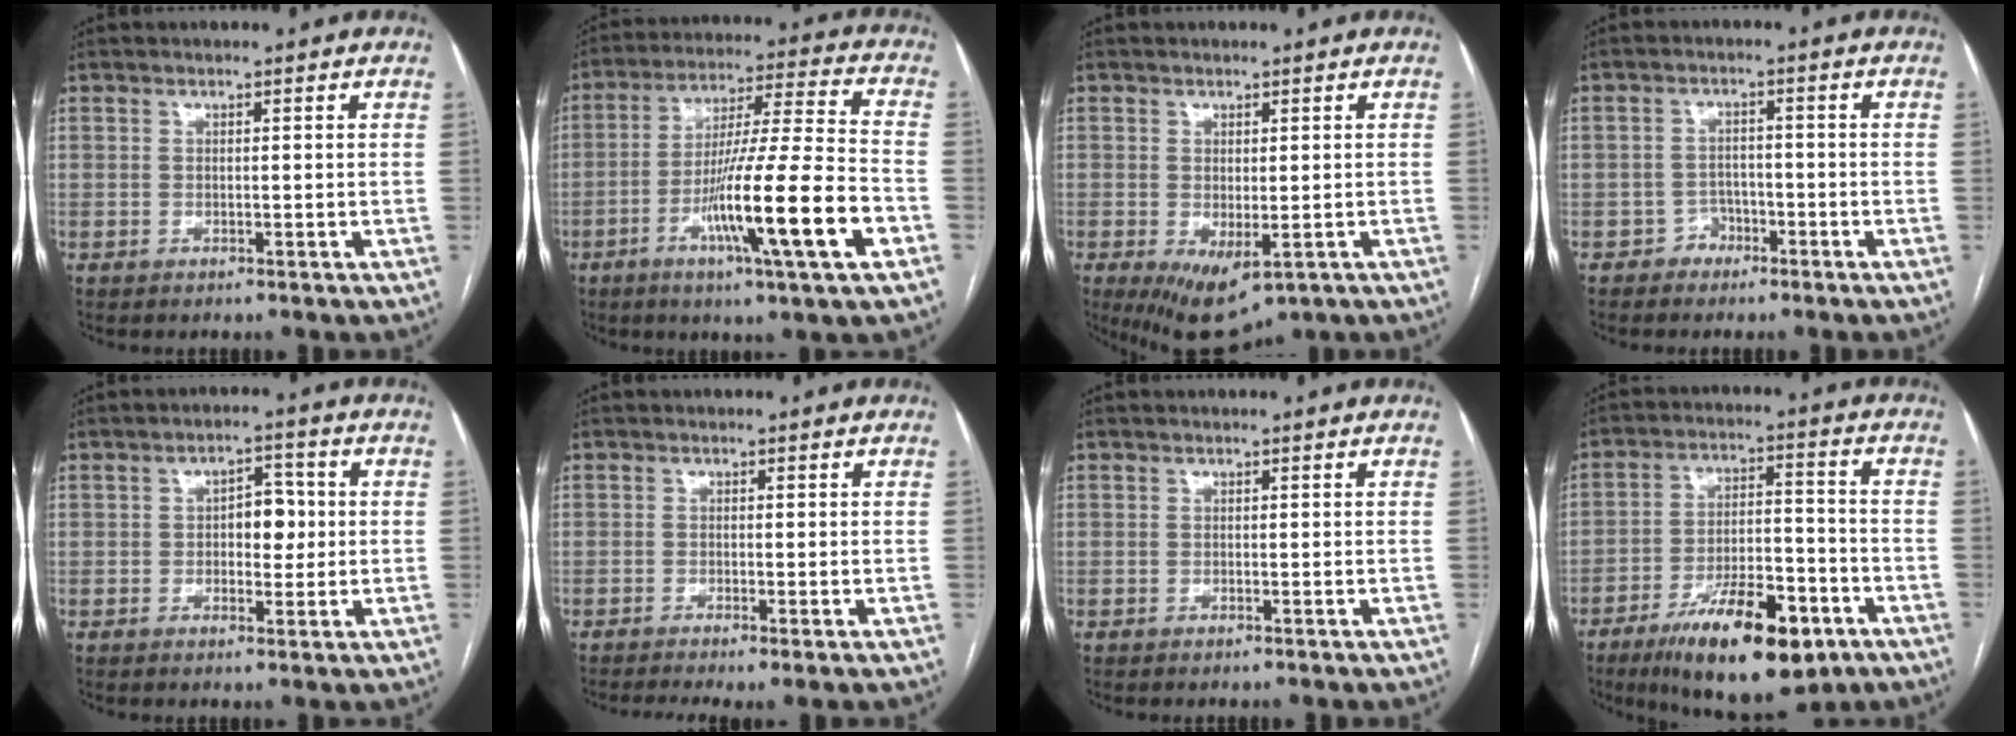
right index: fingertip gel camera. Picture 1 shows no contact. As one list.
[{"total": 18.1, "force": [-6.6, -0.4, 16.8], "torque": [-0.289, -0.014, -0.112]}, {"total": 8.4, "force": [-3.6, 3.8, 6.5], "torque": [-0.110, -0.024, -0.043]}, {"total": 2.6, "force": [-1.7, 2.0, 0.0], "torque": [0.002, 0.013, -0.030]}, {"total": 4.8, "force": [0.1, 2.7, 4.0], "torque": [-0.056, 0.013, 0.005]}, {"total": 4.3, "force": [-3.1, 0.3, 3.0], "torque": [-0.045, -0.010, -0.048]}, {"total": 0.0}, {"total": 16.6, "force": [-9.6, 5.2, 12.5], "torque": [-0.199, -0.002, -0.148]}]